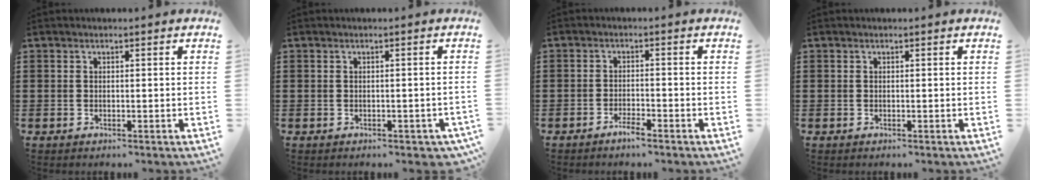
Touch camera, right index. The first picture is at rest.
{"total": 0.7, "force": [-0.5, 0.4, 0.3], "torque": [-0.008, -0.002, -0.009]}
{"total": 2.2, "force": [-1.9, 0.2, 1.2], "torque": [-0.022, 0.001, -0.034]}
{"total": 0.0}